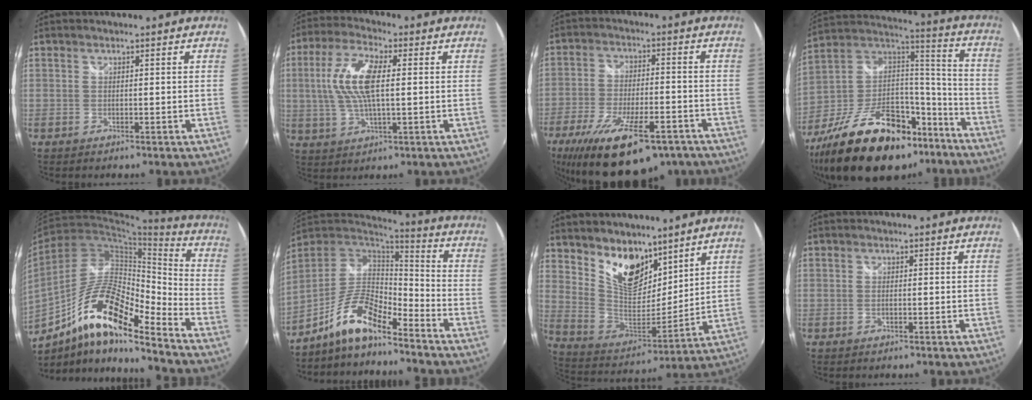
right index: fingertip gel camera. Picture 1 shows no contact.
{"total": 11.1, "force": [1.3, 3.9, 10.3], "torque": [-0.212, 0.009, 0.025]}
{"total": 22.1, "force": [-14.6, 8.2, 14.5], "torque": [-0.276, -0.046, -0.221]}
{"total": 31.9, "force": [-21.0, 15.4, 18.5], "torque": [-0.339, 0.019, -0.319]}
{"total": 17.9, "force": [-10.9, 4.5, 13.5], "torque": [-0.240, 0.006, -0.209]}
{"total": 12.2, "force": [-9.1, 3.0, 7.6], "torque": [-0.160, 0.009, -0.176]}
{"total": 14.7, "force": [10.0, 7.7, 7.6], "torque": [-0.147, -0.002, 0.192]}
{"total": 0.6, "force": [-0.1, 0.2, 0.5], "torque": [-0.013, -0.001, -0.004]}